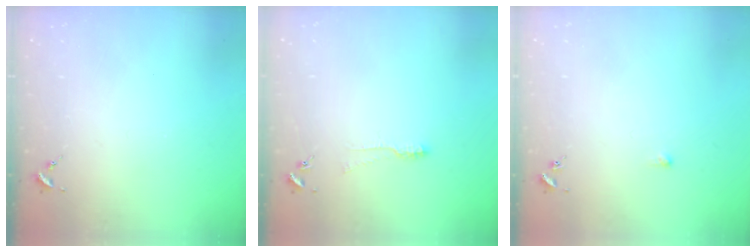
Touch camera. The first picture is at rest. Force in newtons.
{"total": 5.7, "press": 5.7, "slide": 0.5}
{"total": 2.7, "press": 2.7, "slide": 0.6}